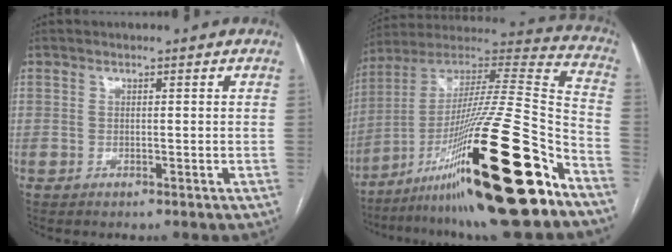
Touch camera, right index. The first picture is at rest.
{"total": 30.6, "force": [-16.8, 2.3, 25.5], "torque": [-0.390, -0.026, -0.281]}